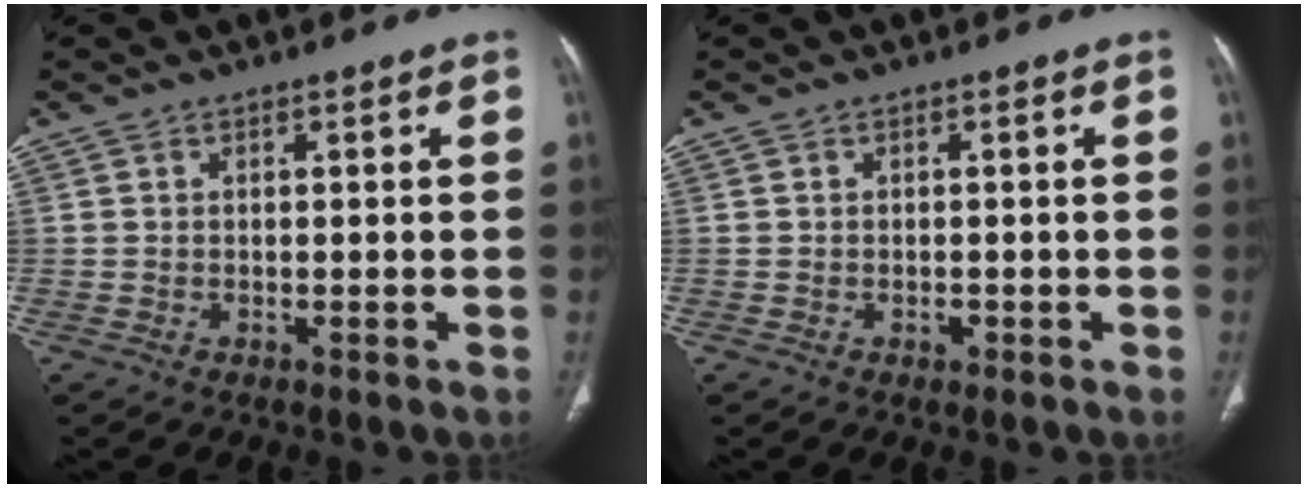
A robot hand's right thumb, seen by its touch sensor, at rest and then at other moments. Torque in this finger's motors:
{"motor_torque": [0.30, 0.02, 0.22, -0.56, 0.04]}